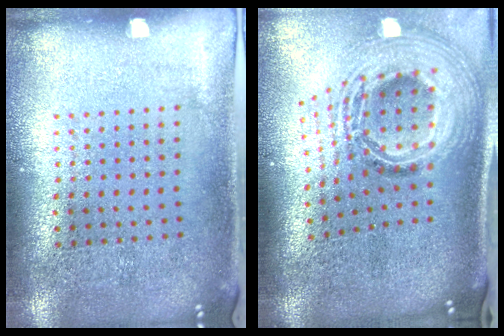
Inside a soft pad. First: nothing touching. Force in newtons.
{"total": 2.6, "press": 1.9, "slide": 1.8}